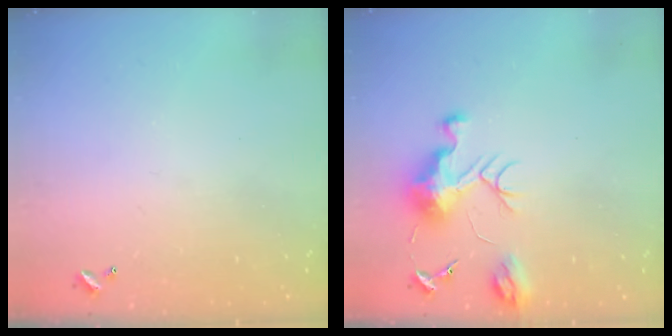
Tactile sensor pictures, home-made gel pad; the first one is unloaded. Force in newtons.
{"total": 9.5, "press": 9.5, "slide": 0.4}